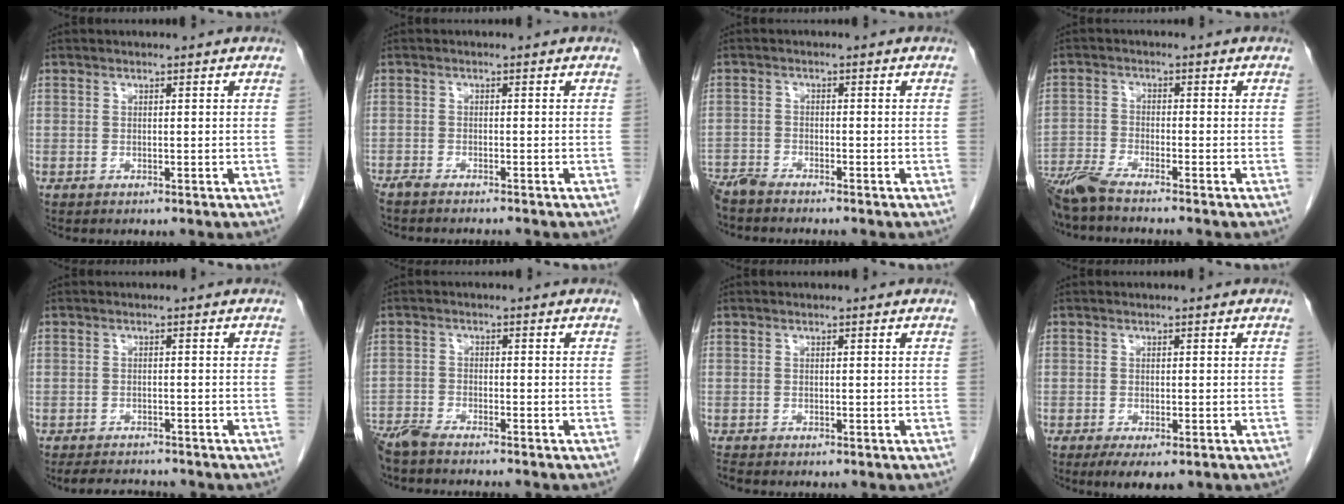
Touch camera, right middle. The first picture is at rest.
{"total": 5.5, "force": [-5.0, 0.2, 2.2], "torque": [-0.023, -0.012, -0.079]}
{"total": 5.1, "force": [-4.8, 0.2, 1.8], "torque": [-0.022, -0.014, -0.085]}
{"total": 7.0, "force": [-6.1, -0.3, 3.3], "torque": [-0.059, -0.023, -0.116]}
{"total": 5.2, "force": [-4.8, 1.2, 1.3], "torque": [-0.018, -0.008, -0.073]}
{"total": 6.8, "force": [-6.2, 0.2, 2.8], "torque": [-0.039, -0.017, -0.108]}
{"total": 0.6, "force": [-0.6, 0.0, 0.1], "torque": [-0.010, -0.004, -0.014]}
{"total": 4.5, "force": [-2.8, 1.5, 3.2], "torque": [-0.045, -0.010, -0.039]}